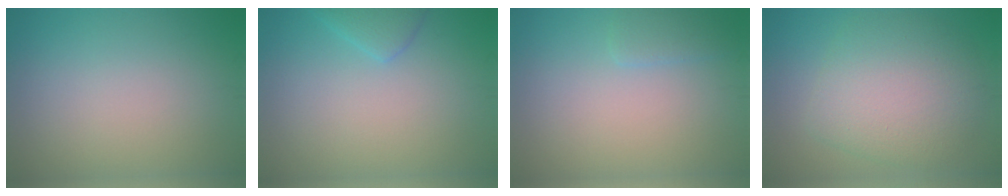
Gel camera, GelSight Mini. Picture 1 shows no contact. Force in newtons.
{"total": 2.0, "press": 1.9, "slide": 0.2}
{"total": 1.6, "press": 1.5, "slide": 0.2}
{"total": 7.0, "press": 7.0, "slide": 0.2}